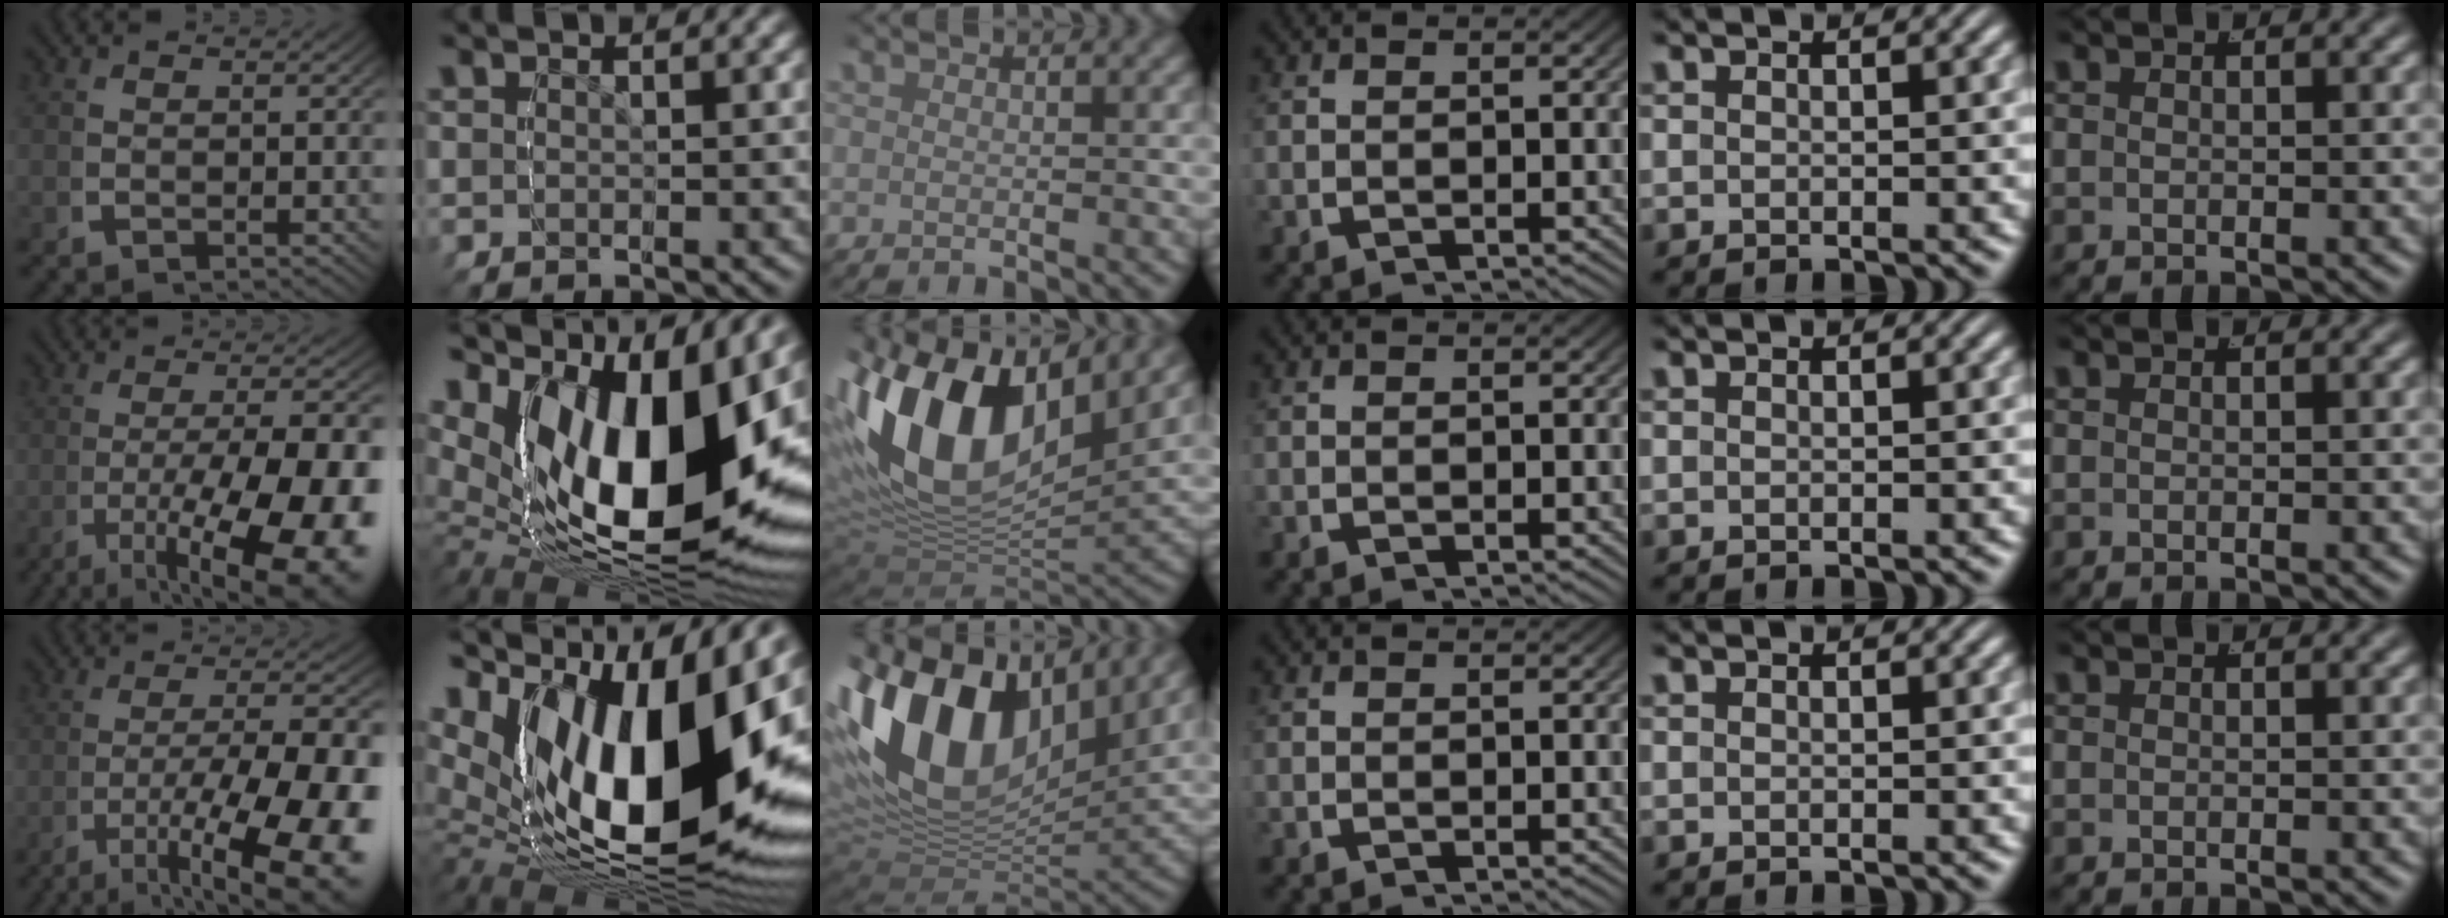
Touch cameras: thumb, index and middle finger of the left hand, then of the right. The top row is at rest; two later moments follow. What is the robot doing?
{"motion": "grasp_and_lifting", "object": "bottle"}